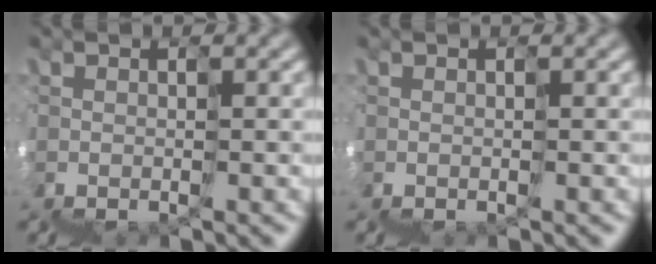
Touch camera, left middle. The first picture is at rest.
{"total": 0.0}